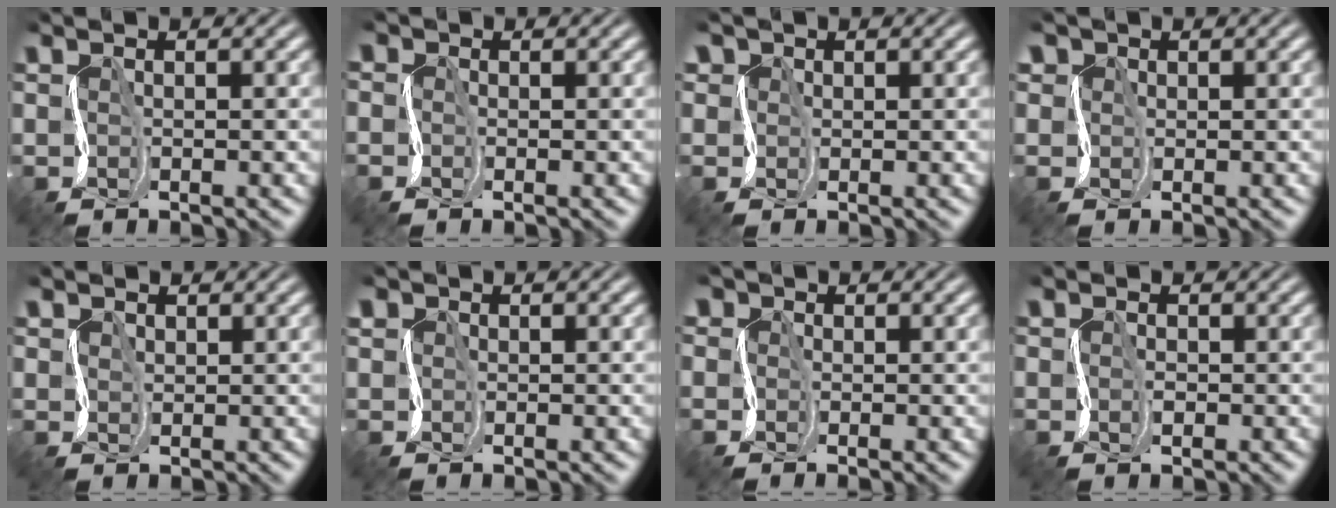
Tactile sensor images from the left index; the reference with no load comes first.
{"total": 2.3, "force": [0.1, 2.0, 1.1], "torque": [-0.011, 0.010, -0.023]}
{"total": 3.2, "force": [1.4, 2.7, 1.1], "torque": [-0.014, 0.015, -0.002]}
{"total": 2.9, "force": [1.2, 2.4, 0.9], "torque": [-0.008, 0.013, -0.002]}
{"total": 1.8, "force": [1.2, 1.3, -0.2], "torque": [-0.010, 0.013, 0.008]}
{"total": 2.8, "force": [0.5, 2.4, 1.4], "torque": [-0.008, 0.012, -0.006]}
{"total": 5.2, "force": [0.9, 4.2, 2.9], "torque": [-0.035, 0.016, -0.022]}
{"total": 1.1, "force": [0.0, 1.1, 0.2], "torque": [-0.001, 0.005, -0.005]}